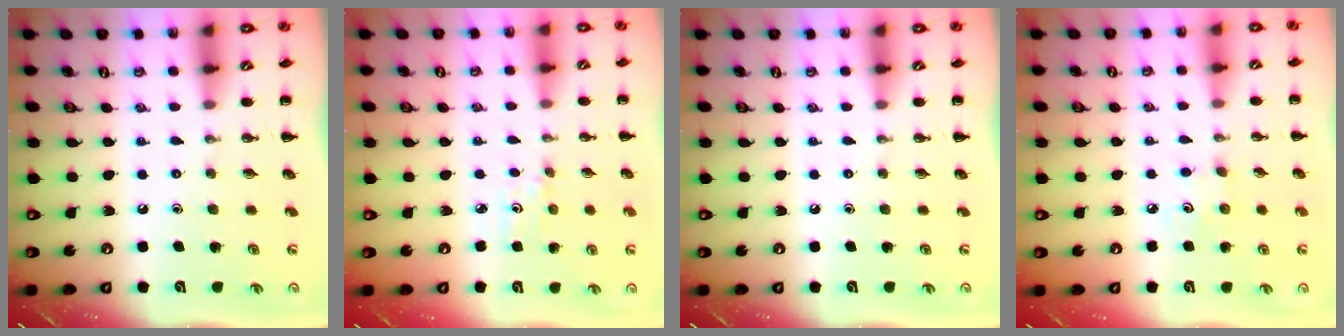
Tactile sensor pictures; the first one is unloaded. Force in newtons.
{"total": 2.8, "press": 2.6, "slide": 0.9}
{"total": 0.0}
{"total": 4.1, "press": 3.9, "slide": 1.1}